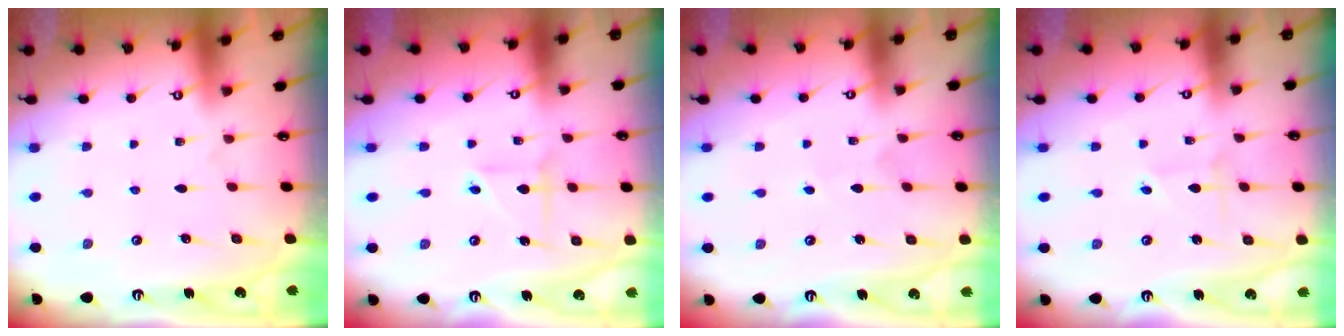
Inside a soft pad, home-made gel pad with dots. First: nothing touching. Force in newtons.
{"total": 4.1, "press": 4.1, "slide": 0.3}
{"total": 2.7, "press": 2.6, "slide": 0.2}
{"total": 1.5, "press": 1.5, "slide": 0.1}